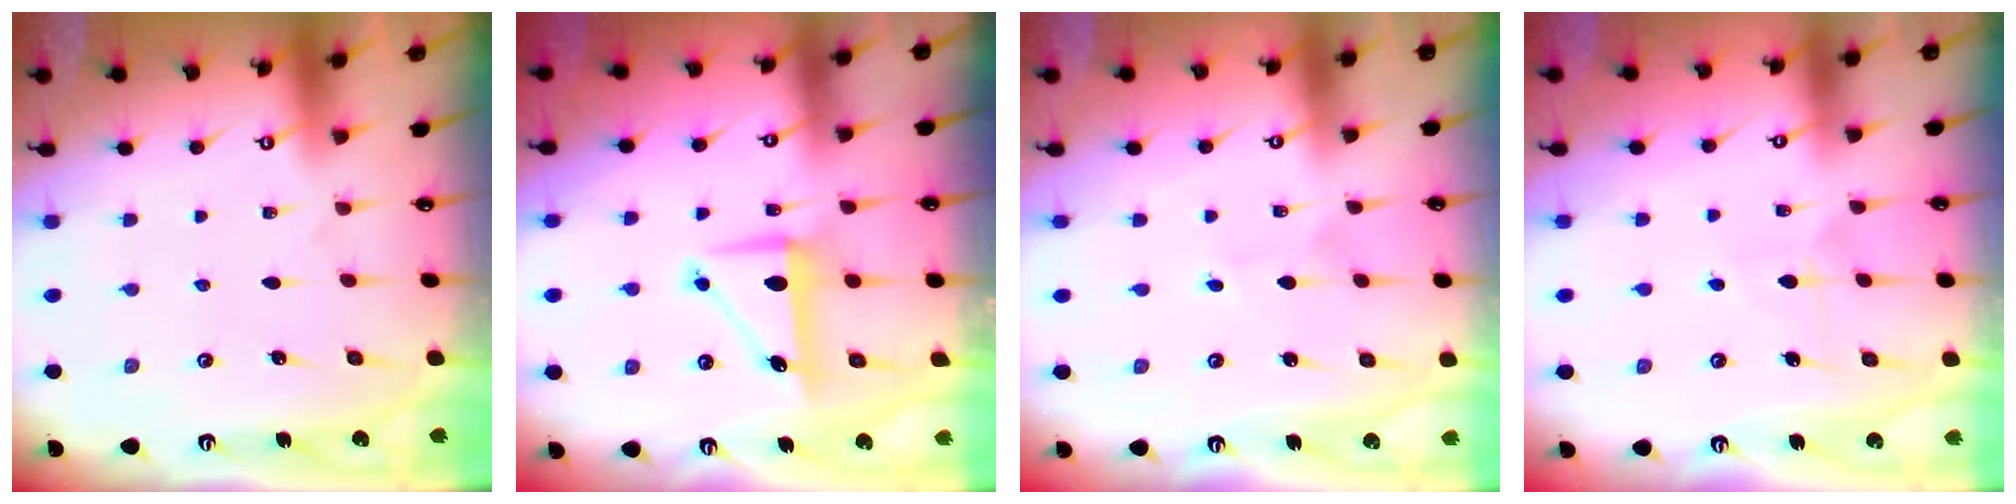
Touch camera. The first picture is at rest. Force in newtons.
{"total": 8.1, "press": 8.1, "slide": 0.3}
{"total": 1.9, "press": 1.9, "slide": 0.2}
{"total": 5.5, "press": 5.5, "slide": 0.5}